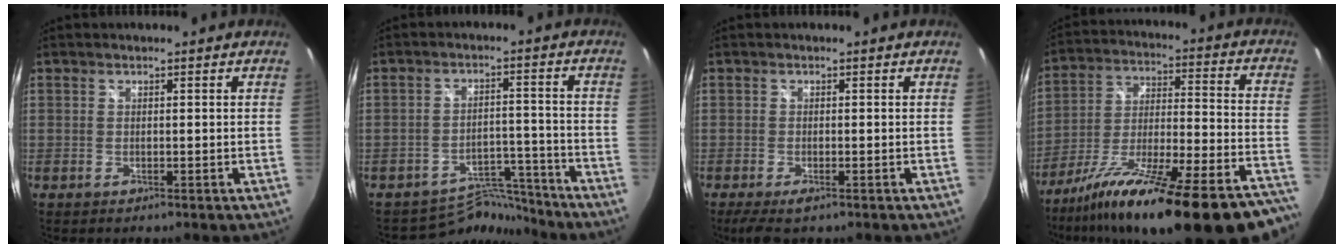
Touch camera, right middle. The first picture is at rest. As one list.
[{"total": 7.4, "force": [-7.2, 1.6, -1.0], "torque": [0.006, 0.021, -0.114]}, {"total": 4.5, "force": [-3.0, 1.1, 3.2], "torque": [-0.067, -0.022, -0.048]}, {"total": 33.6, "force": [-26.1, 5.9, 20.2], "torque": [-0.295, -0.058, -0.380]}]